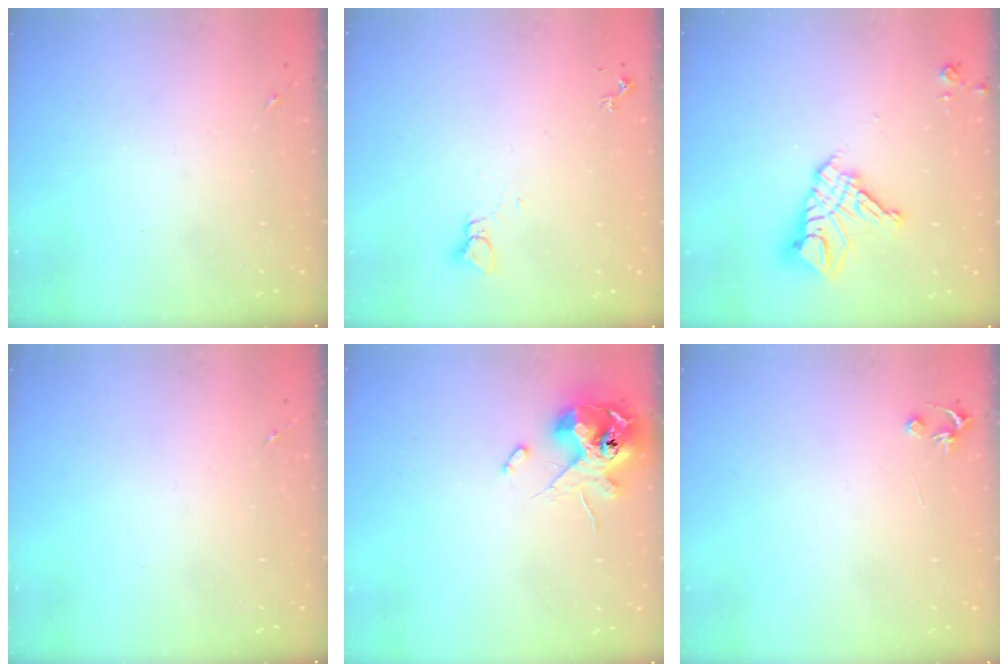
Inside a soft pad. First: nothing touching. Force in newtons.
{"total": 2.2, "press": 2.2, "slide": 0.1}
{"total": 14.0, "press": 13.9, "slide": 1.5}
{"total": 0.0}
{"total": 12.4, "press": 12.2, "slide": 2.1}
{"total": 3.2, "press": 3.2, "slide": 0.3}